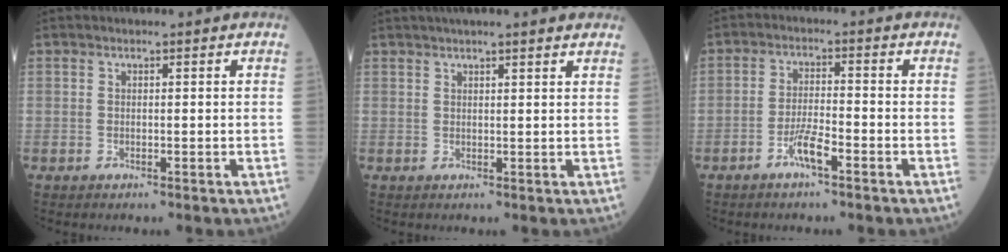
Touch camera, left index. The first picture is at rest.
{"total": 7.9, "force": [6.6, 0.6, 4.3], "torque": [-0.057, 0.032, 0.081]}
{"total": 4.1, "force": [-2.5, 0.4, 3.2], "torque": [-0.067, 0.000, -0.050]}